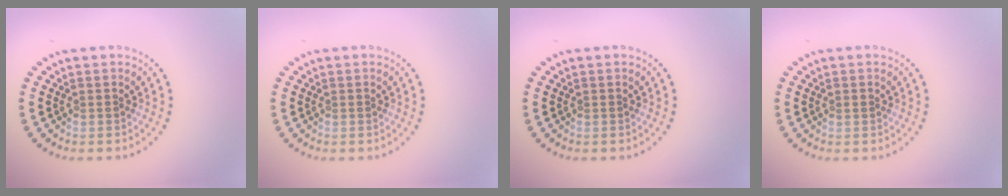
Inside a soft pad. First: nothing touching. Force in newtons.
{"total": 0.0}
{"total": 0.0}
{"total": 0.6, "press": 0.6, "slide": 0.2}